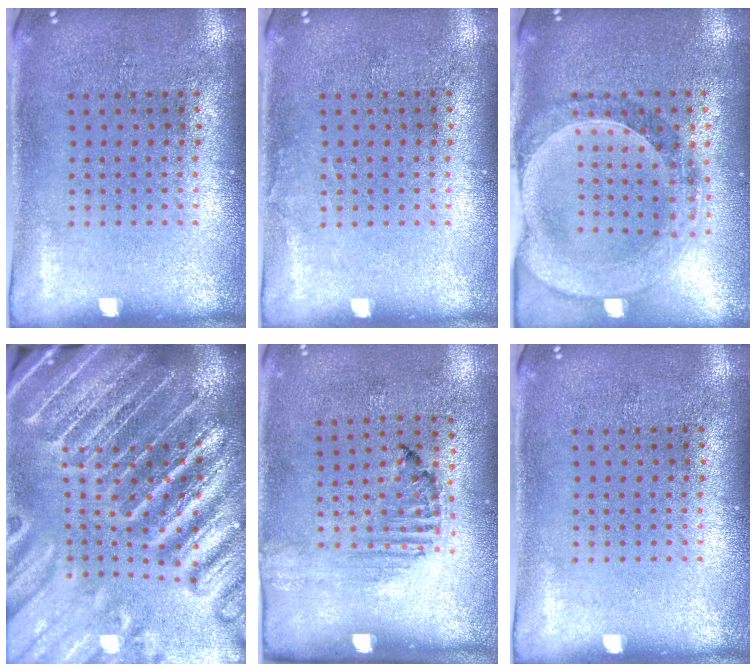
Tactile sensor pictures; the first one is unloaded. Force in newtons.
{"total": 0.5, "press": 0.5, "slide": 0.1}
{"total": 1.4, "press": 1.4, "slide": 0.3}
{"total": 5.4, "press": 4.7, "slide": 2.6}
{"total": 1.5, "press": 1.2, "slide": 0.8}
{"total": 0.0}